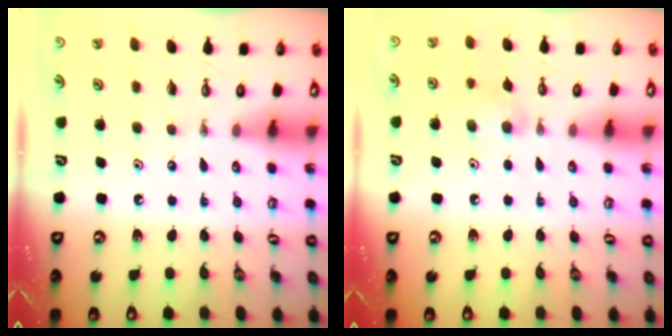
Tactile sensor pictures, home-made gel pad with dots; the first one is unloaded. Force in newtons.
{"total": 7.3, "press": 6.9, "slide": 2.3}